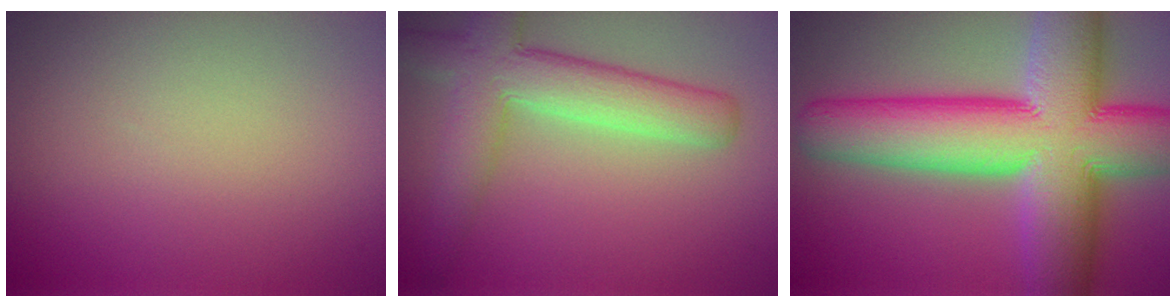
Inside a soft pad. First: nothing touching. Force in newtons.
{"total": 6.4, "press": 6.4, "slide": 0.4}
{"total": 15.5, "press": 15.5, "slide": 0.4}